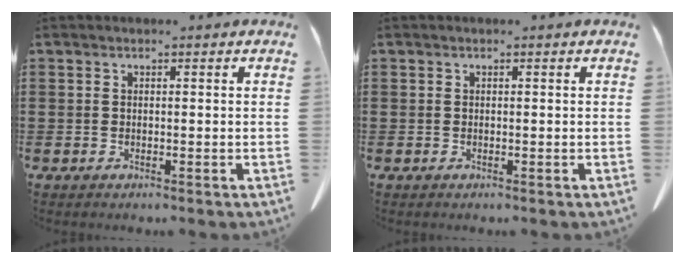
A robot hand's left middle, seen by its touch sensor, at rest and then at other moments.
{"total": 0.0}